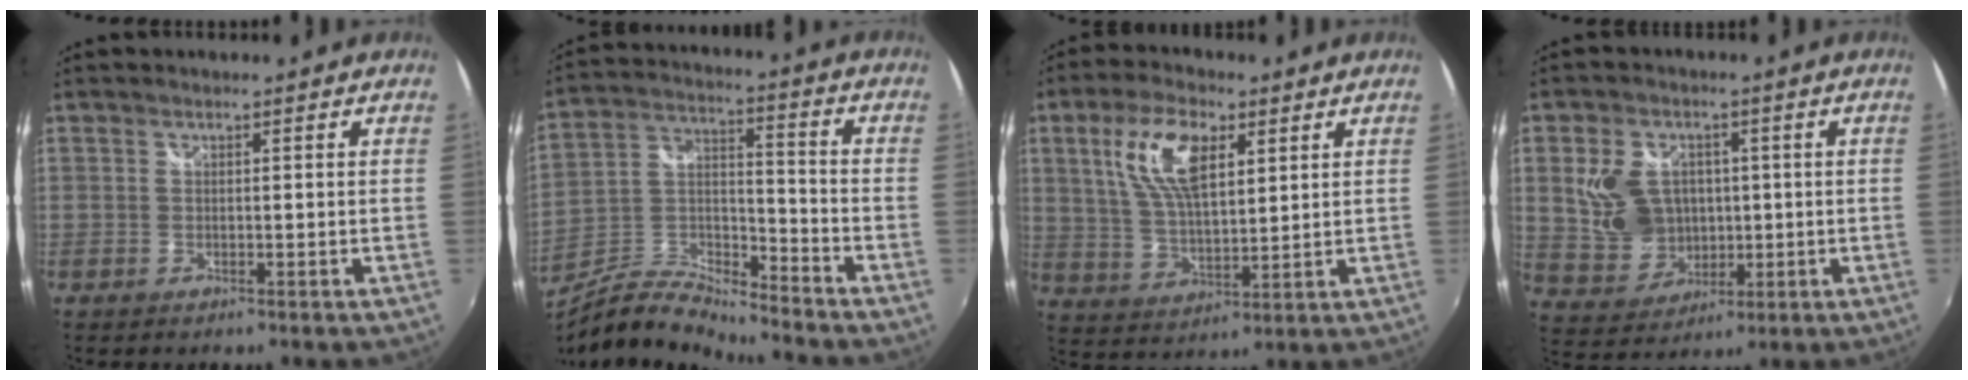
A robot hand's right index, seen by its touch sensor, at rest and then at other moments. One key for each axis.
{"total": 10.3, "fx": -9.0, "fy": 1.9, "fz": 4.6, "tx": -0.098, "ty": 0.005, "tz": -0.180}
{"total": 12.2, "fx": 4.8, "fy": 5.2, "fz": 10.0, "tx": -0.198, "ty": 0.013, "tz": 0.095}
{"total": 11.0, "fx": 1.3, "fy": 8.7, "fz": 6.7, "tx": -0.150, "ty": 0.011, "tz": 0.043}